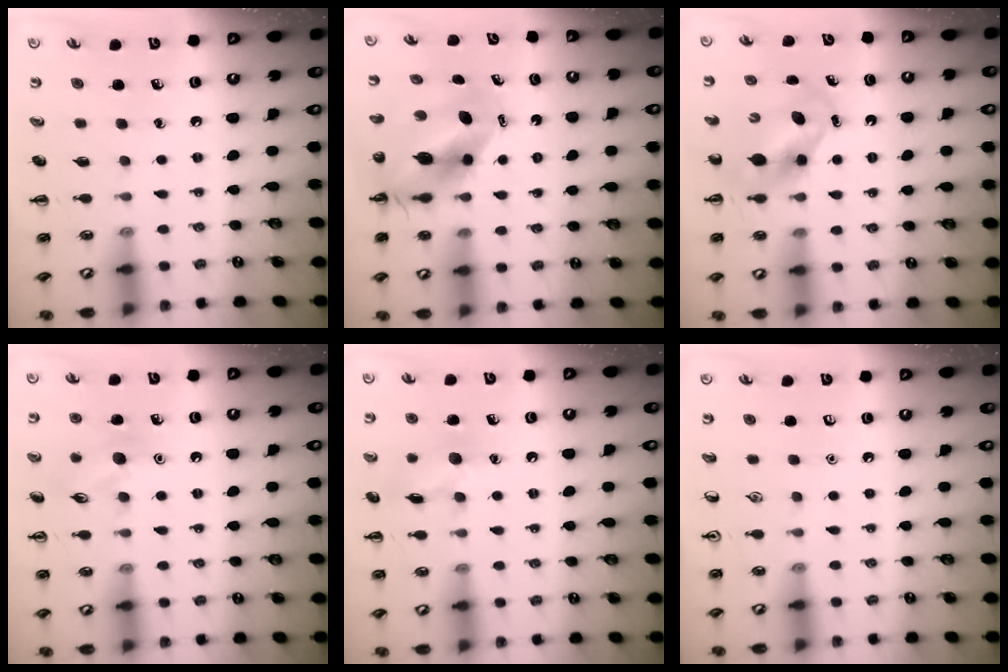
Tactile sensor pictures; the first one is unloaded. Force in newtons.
{"total": 8.8, "press": 8.5, "slide": 2.4}
{"total": 5.7, "press": 5.6, "slide": 0.9}
{"total": 8.8, "press": 8.7, "slide": 1.2}
{"total": 8.8, "press": 8.8, "slide": 0.5}
{"total": 0.0}